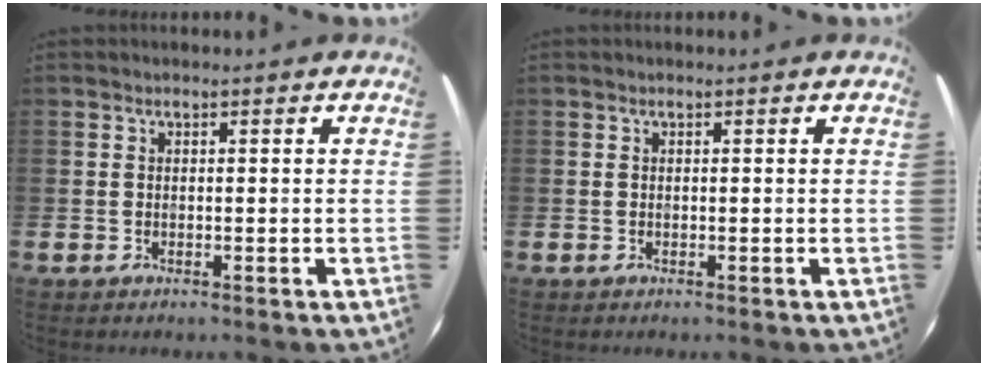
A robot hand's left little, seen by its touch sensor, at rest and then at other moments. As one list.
[{"total": 0.0}]